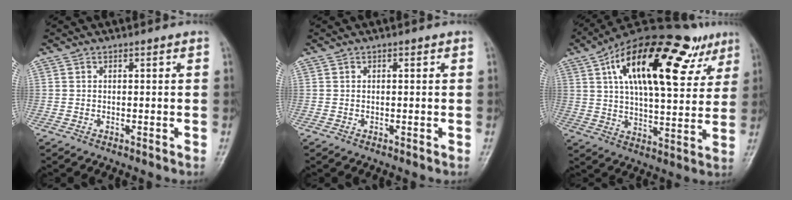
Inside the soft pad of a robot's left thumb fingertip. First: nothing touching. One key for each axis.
{"total": 0.0}
{"total": 27.8, "fx": 12.1, "fy": 12.0, "fz": 22.0, "tx": -0.316, "ty": 0.007, "tz": 0.186}